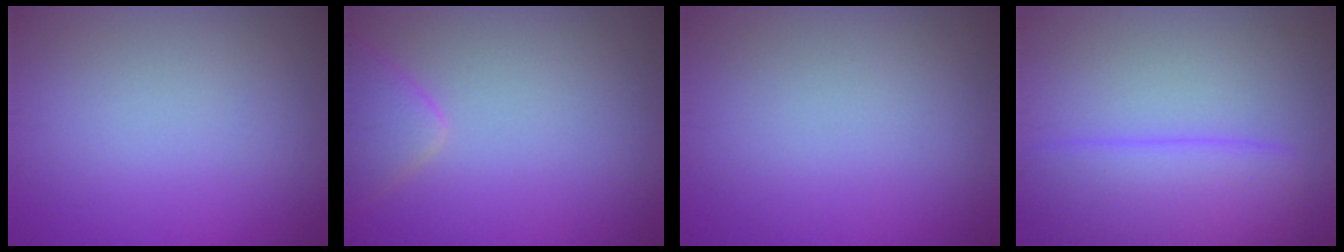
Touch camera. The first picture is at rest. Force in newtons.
{"total": 2.5, "press": 2.5, "slide": 0.2}
{"total": 0.0}
{"total": 5.6, "press": 5.6, "slide": 0.4}